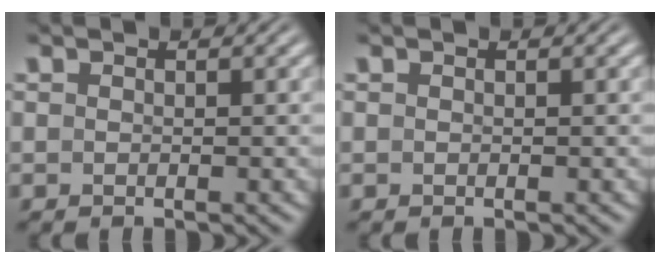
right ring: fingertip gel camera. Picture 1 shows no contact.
{"total": 0.0}